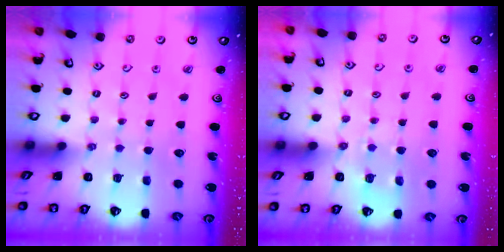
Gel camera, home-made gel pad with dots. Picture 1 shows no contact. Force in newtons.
{"total": 5.4, "press": 5.3, "slide": 1.1}